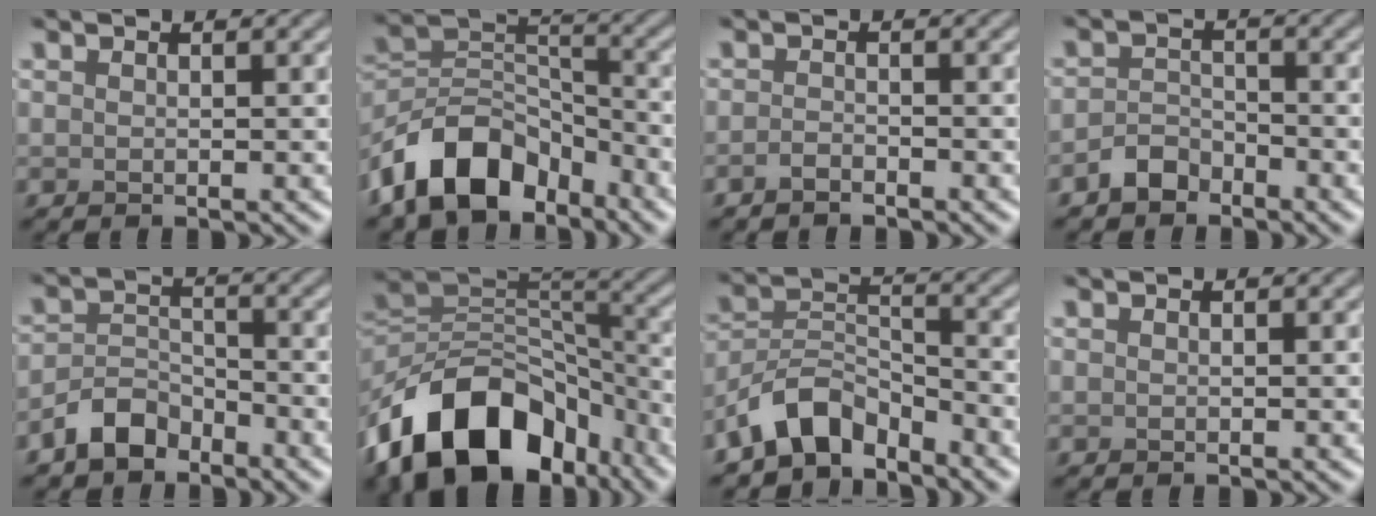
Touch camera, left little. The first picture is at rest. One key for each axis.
{"total": 9.6, "fx": -6.5, "fy": 5.3, "fz": 4.7, "tx": -0.074, "ty": 0.001, "tz": -0.138}
{"total": 1.0, "fx": -0.9, "fy": 0.3, "fz": 0.5, "tx": -0.010, "ty": 0.001, "tz": -0.018}
{"total": 2.4, "fx": -1.8, "fy": 1.3, "fz": 0.7, "tx": -0.009, "ty": 0.010, "tz": -0.039}
{"total": 3.7, "fx": -2.8, "fy": 2.0, "fz": 1.3, "tx": -0.021, "ty": 0.008, "tz": -0.062}
{"total": 14.5, "fx": -8.4, "fy": 9.1, "fz": 7.5, "tx": -0.132, "ty": 0.013, "tz": -0.155}
{"total": 5.7, "fx": -4.3, "fy": 2.7, "fz": 2.6, "tx": -0.037, "ty": 0.007, "tz": -0.092}
{"total": 0.0}